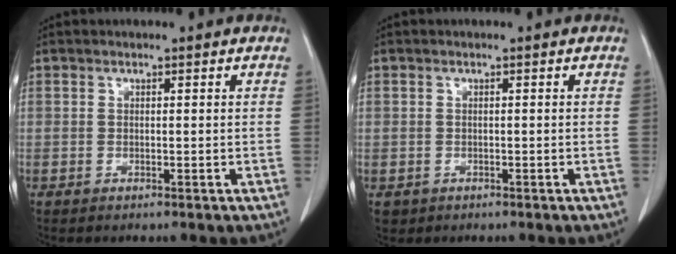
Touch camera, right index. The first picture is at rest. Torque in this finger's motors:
{"motor_torque": [-0.44, 0.13, -1.05, -0.21]}